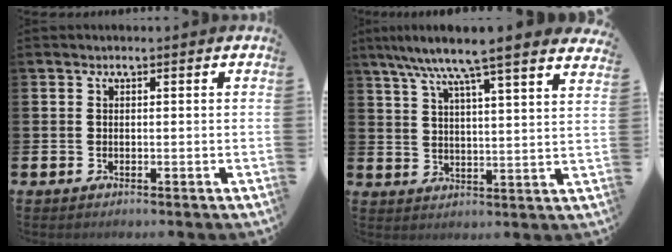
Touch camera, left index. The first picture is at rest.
{"total": 8.2, "force": [7.2, 0.1, 3.9], "torque": [-0.086, -0.047, 0.118]}